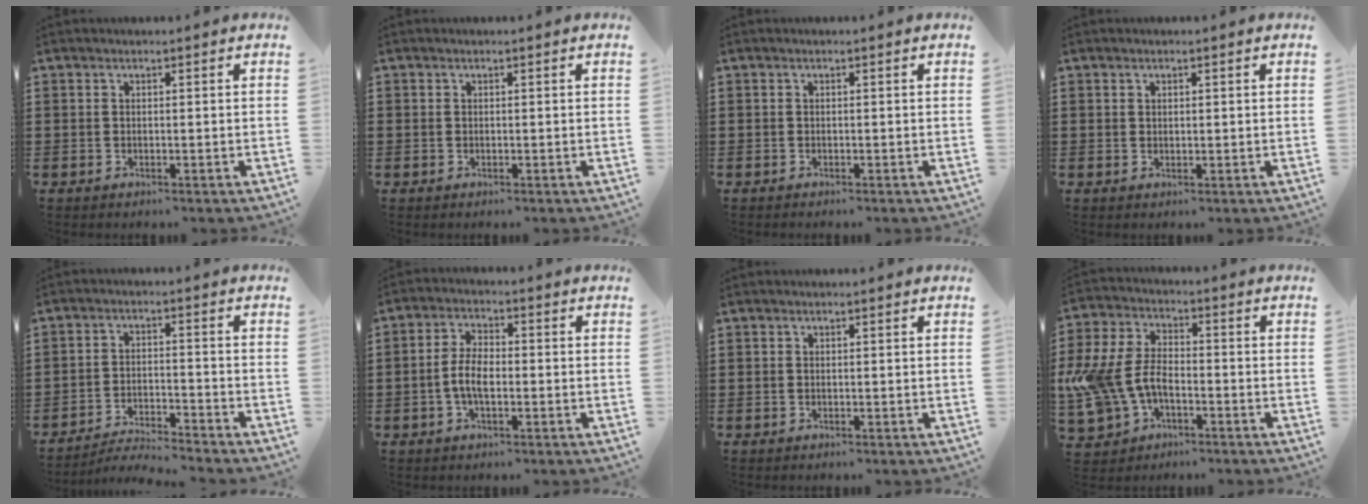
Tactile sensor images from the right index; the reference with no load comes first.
{"total": 0.0}
{"total": 0.0}
{"total": 0.8, "force": [0.5, 0.5, 0.3], "torque": [-0.007, 0.003, 0.009]}
{"total": 3.7, "force": [-3.6, 0.0, 0.4], "torque": [-0.020, 0.000, -0.081]}
{"total": 5.1, "force": [-1.2, 2.3, 4.4], "torque": [-0.105, -0.002, -0.029]}
{"total": 0.0}
{"total": 8.9, "force": [-2.7, 5.7, 6.3], "torque": [-0.175, -0.005, -0.058]}